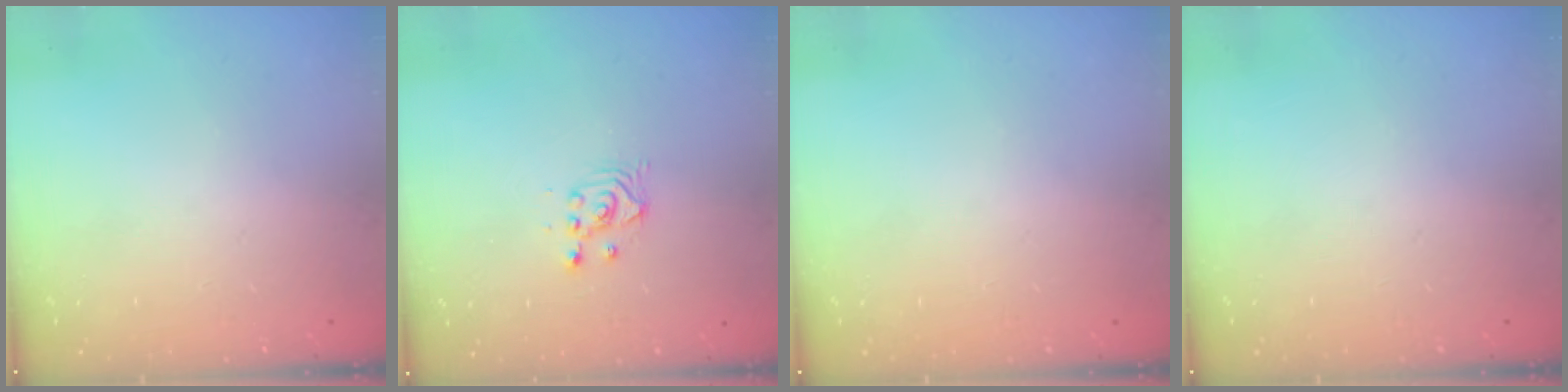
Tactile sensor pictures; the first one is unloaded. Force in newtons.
{"total": 2.4, "press": 2.4, "slide": 0.2}
{"total": 0.0}
{"total": 0.0}